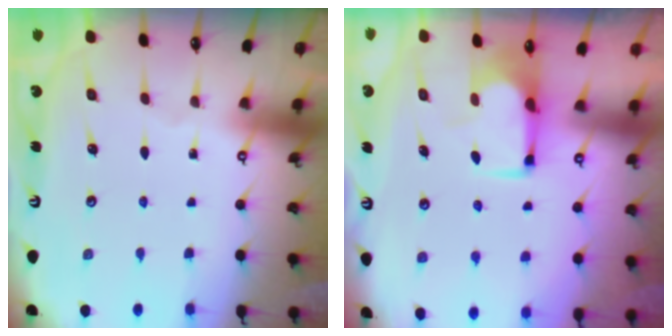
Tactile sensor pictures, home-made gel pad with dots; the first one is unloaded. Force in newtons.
{"total": 1.9, "press": 1.6, "slide": 1.0}